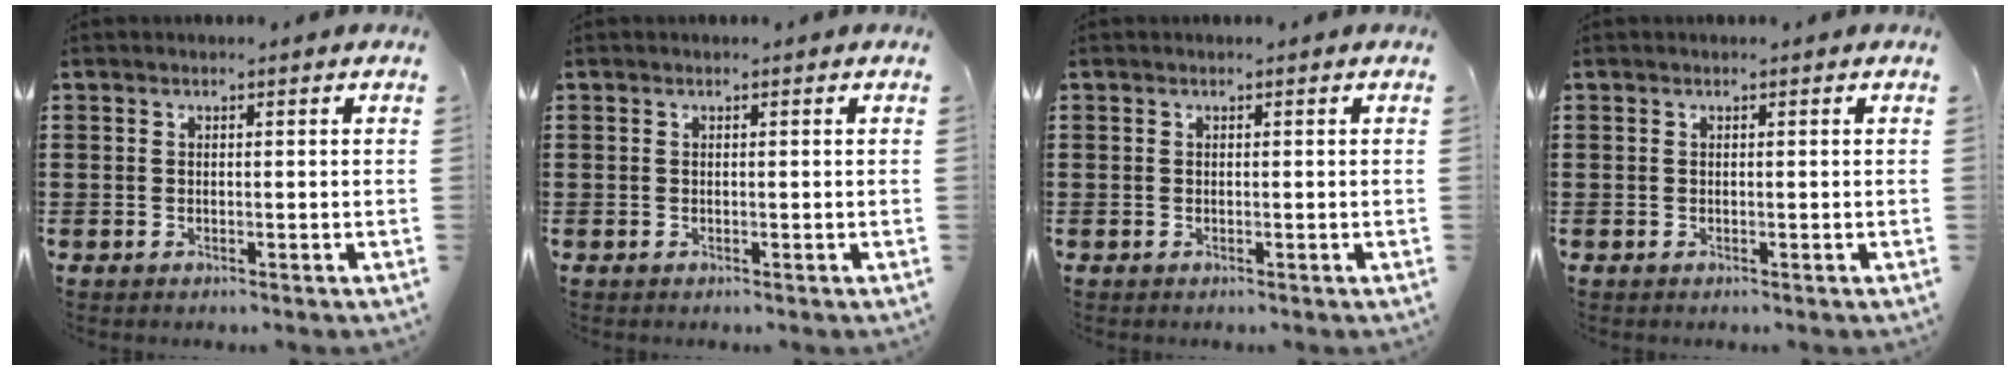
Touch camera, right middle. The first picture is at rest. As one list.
[{"total": 0.0}, {"total": 0.0}, {"total": 0.0}]